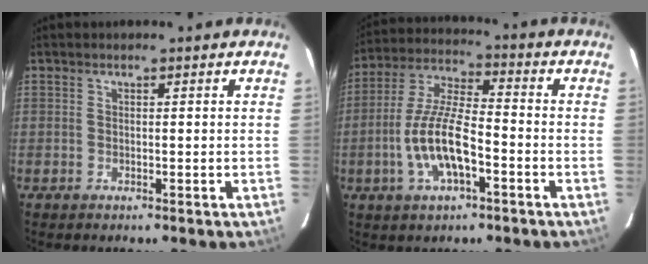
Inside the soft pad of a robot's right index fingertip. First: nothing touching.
{"total": 12.3, "force": [-4.2, 4.1, 10.8], "torque": [-0.227, -0.001, -0.078]}